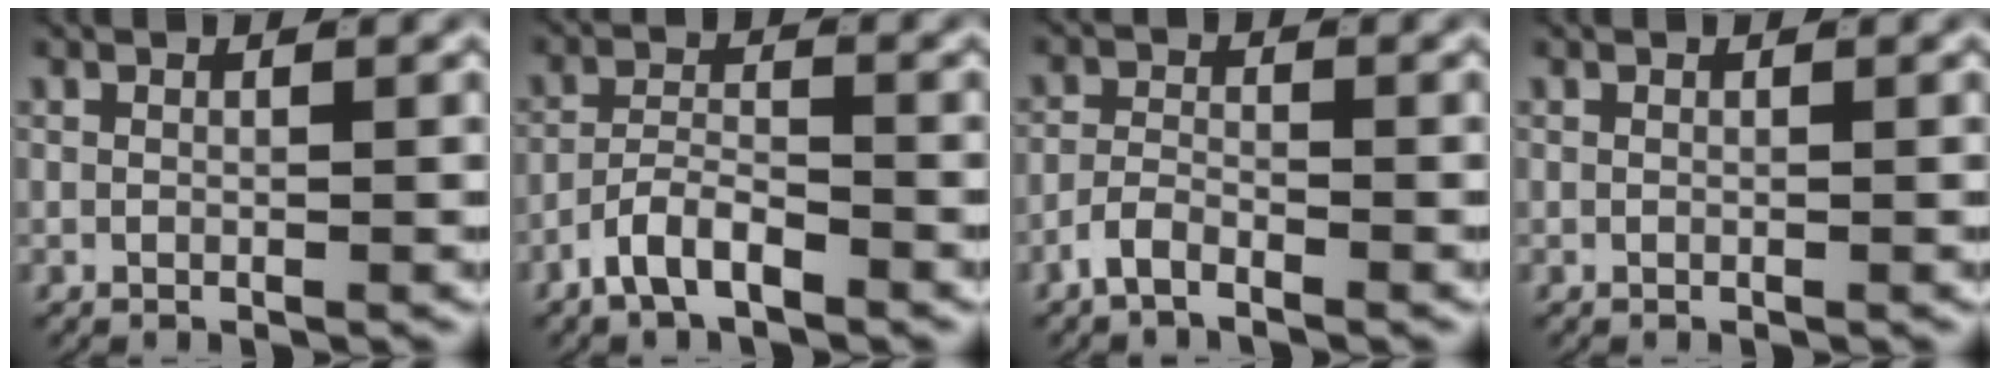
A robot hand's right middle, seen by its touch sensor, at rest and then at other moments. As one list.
[{"total": 3.7, "force": [-2.8, 1.5, 1.8], "torque": [-0.028, -0.001, -0.058]}, {"total": 2.1, "force": [-1.8, 0.5, 0.9], "torque": [-0.013, 0.002, -0.040]}, {"total": 0.0}]